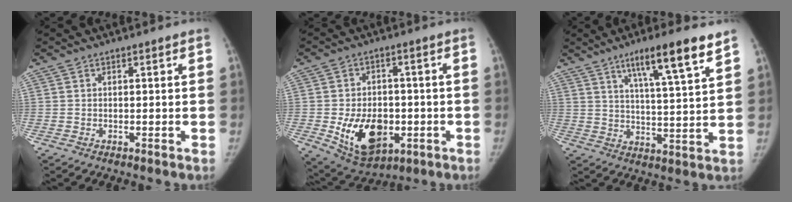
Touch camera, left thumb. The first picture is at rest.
{"total": 13.7, "force": [-3.5, 9.2, 9.5], "torque": [-0.120, 0.004, -0.039]}
{"total": 12.5, "force": [7.8, 1.4, 9.7], "torque": [-0.149, -0.035, 0.124]}